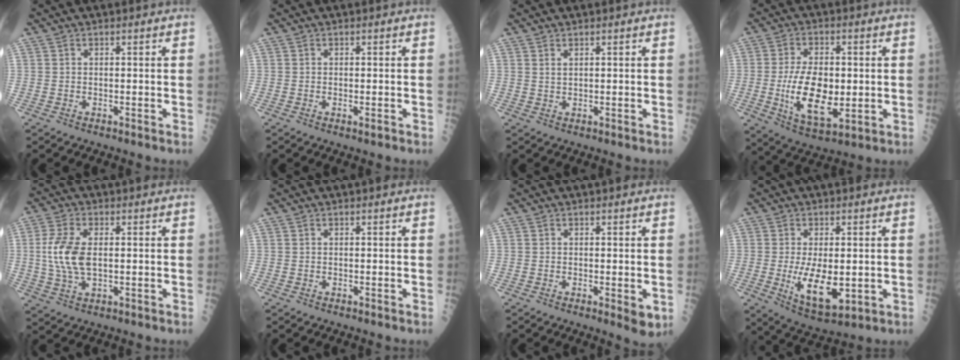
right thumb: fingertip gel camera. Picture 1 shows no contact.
{"total": 1.0, "force": [-0.3, 0.3, 0.9], "torque": [-0.014, -0.002, -0.004]}
{"total": 0.9, "force": [0.6, 0.4, 0.6], "torque": [-0.007, -0.004, 0.013]}
{"total": 14.1, "force": [-1.2, 7.0, 12.2], "torque": [-0.207, -0.011, -0.013]}
{"total": 9.0, "force": [0.5, 4.5, 7.8], "torque": [-0.174, -0.001, 0.010]}
{"total": 0.0}
{"total": 3.0, "force": [-0.5, 0.9, 2.8], "torque": [-0.034, -0.008, -0.009]}
{"total": 11.2, "force": [-1.2, 5.3, 9.8], "torque": [-0.157, -0.022, -0.006]}